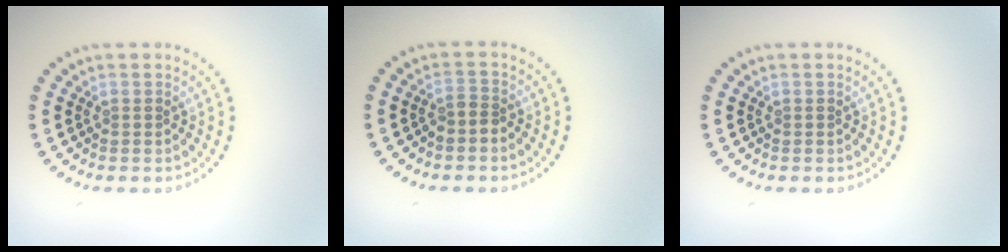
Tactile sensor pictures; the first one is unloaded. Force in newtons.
{"total": 1.1, "press": 0.7, "slide": 0.8}
{"total": 0.0}